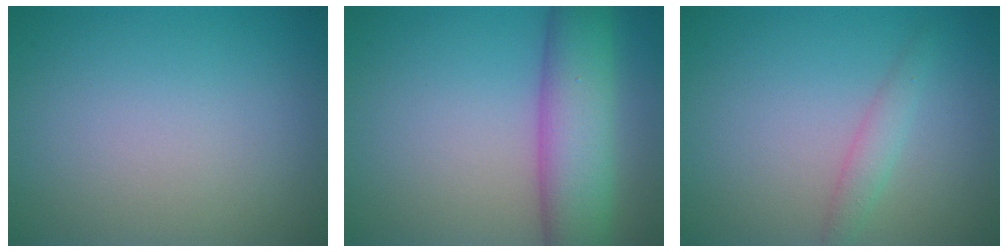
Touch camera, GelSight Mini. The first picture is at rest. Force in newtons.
{"total": 7.9, "press": 7.9, "slide": 0.4}
{"total": 1.6, "press": 1.6, "slide": 0.0}